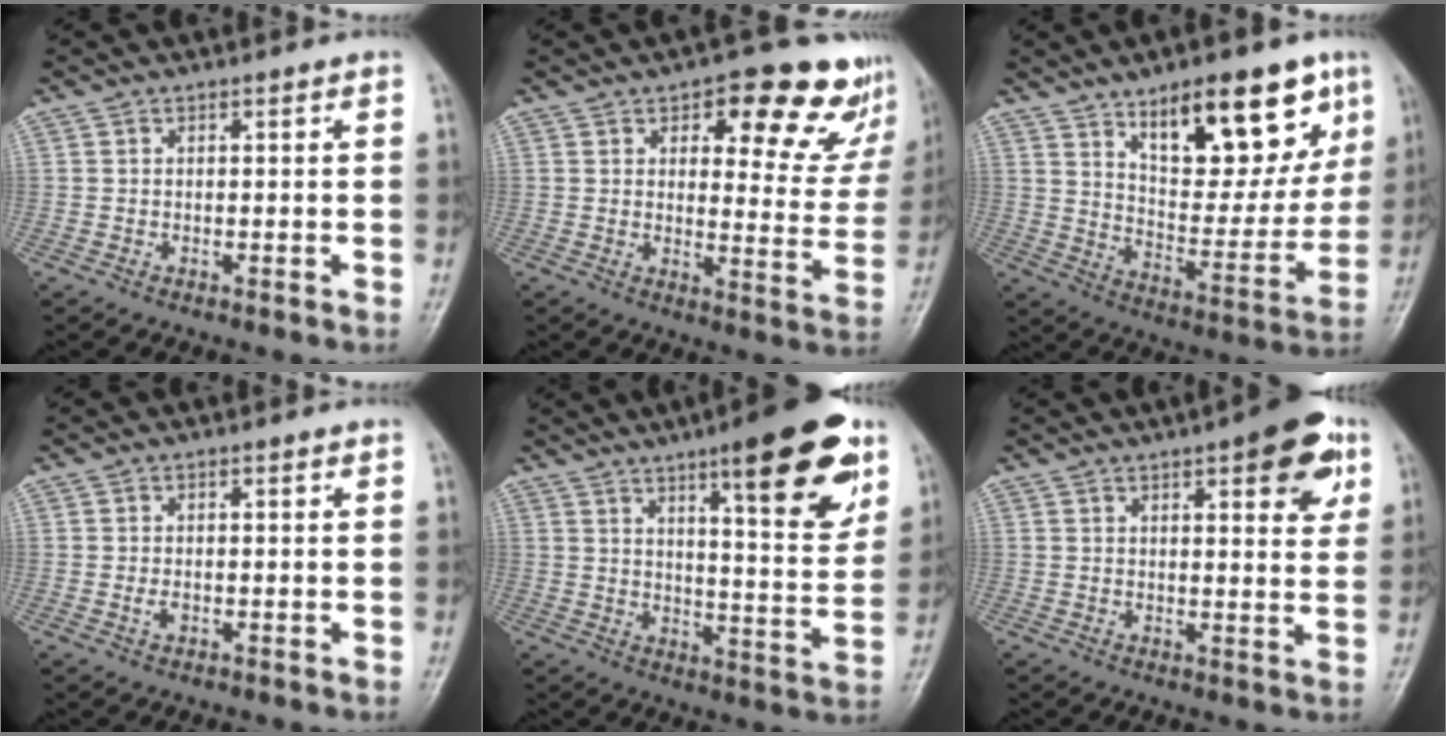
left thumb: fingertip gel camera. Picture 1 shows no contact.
{"total": 17.0, "force": [10.5, 7.7, 10.9], "torque": [-0.068, -0.053, 0.120]}
{"total": 20.3, "force": [11.1, 8.8, 14.6], "torque": [-0.157, -0.056, 0.179]}
{"total": 1.5, "force": [-0.3, 0.9, 1.1], "torque": [-0.021, 0.000, -0.005]}
{"total": 18.0, "force": [9.9, 4.3, 14.3], "torque": [-0.166, -0.048, 0.140]}
{"total": 10.5, "force": [5.0, 3.4, 8.5], "torque": [-0.081, -0.015, 0.057]}